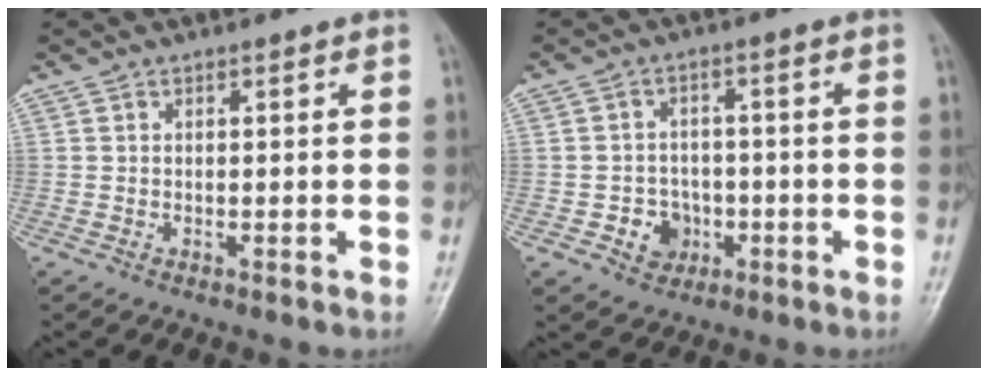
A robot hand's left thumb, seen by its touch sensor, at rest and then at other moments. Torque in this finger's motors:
{"motor_torque": [-0.13, 0.23, 0.27, 0.15, 0.00]}